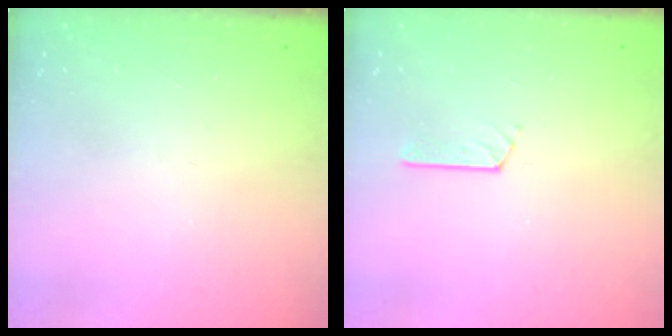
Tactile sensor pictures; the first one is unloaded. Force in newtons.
{"total": 2.6, "press": 2.6, "slide": 0.3}